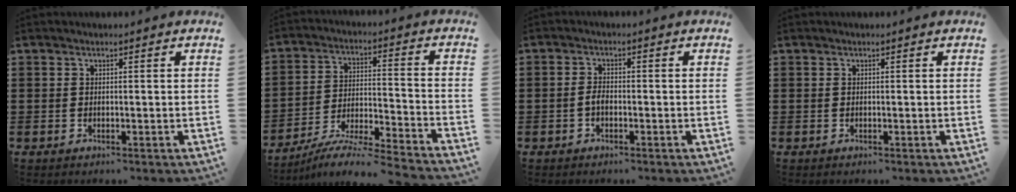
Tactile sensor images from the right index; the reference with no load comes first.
{"total": 6.7, "force": [-6.3, -0.5, 2.4], "torque": [-0.052, -0.013, -0.129]}
{"total": 1.7, "force": [-0.7, 0.7, 1.4], "torque": [-0.037, -0.004, -0.014]}
{"total": 0.0}